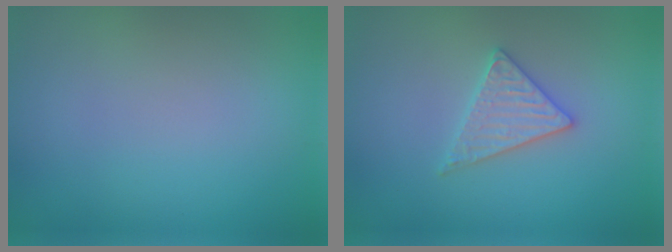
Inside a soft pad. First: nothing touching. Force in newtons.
{"total": 2.6, "press": 2.6, "slide": 0.3}